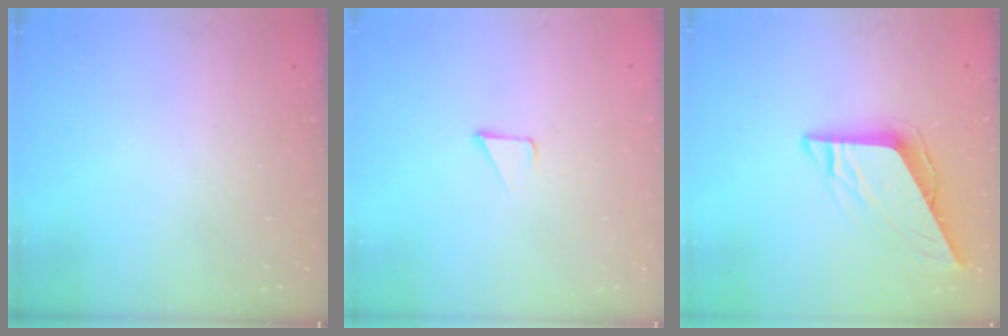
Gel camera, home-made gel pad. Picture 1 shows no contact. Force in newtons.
{"total": 1.5, "press": 1.5, "slide": 0.1}
{"total": 9.8, "press": 9.7, "slide": 1.1}